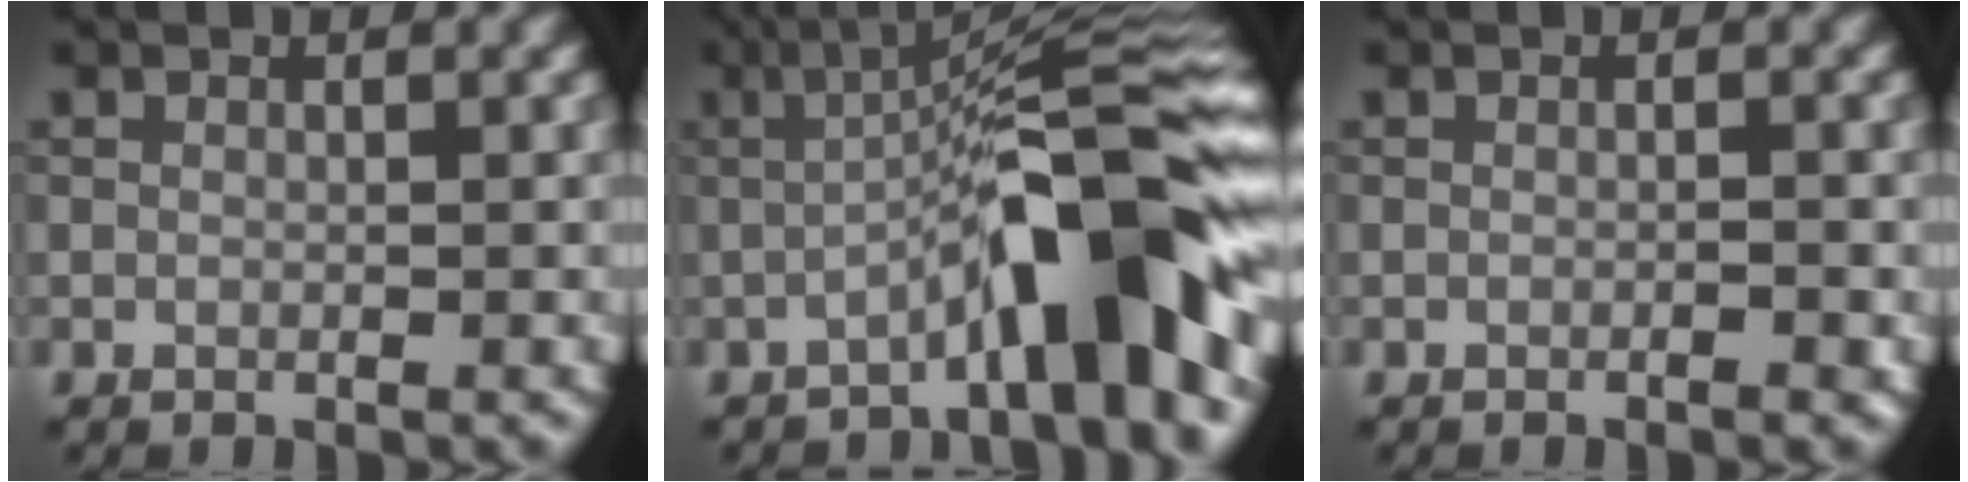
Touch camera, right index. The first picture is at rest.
{"total": 9.7, "force": [-2.6, 1.6, 9.2], "torque": [-0.120, 0.025, -0.054]}
{"total": 0.7, "force": [-0.4, 0.1, 0.6], "torque": [-0.009, 0.001, -0.008]}